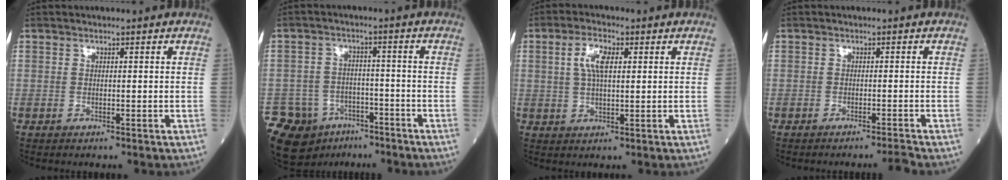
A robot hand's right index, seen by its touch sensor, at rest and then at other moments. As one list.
[{"total": 13.5, "force": [-8.7, 9.6, 3.6], "torque": [-0.095, 0.024, -0.122]}, {"total": 5.1, "force": [1.5, 1.9, 4.5], "torque": [-0.095, 0.010, 0.029]}, {"total": 1.9, "force": [-1.5, -1.0, 0.3], "torque": [-0.009, -0.002, -0.019]}]